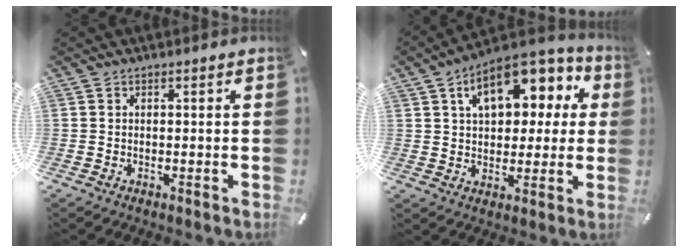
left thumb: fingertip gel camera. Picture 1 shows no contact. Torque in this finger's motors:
{"motor_torque": [2.46, 2.55, 1.46, -1.31, 0.16]}